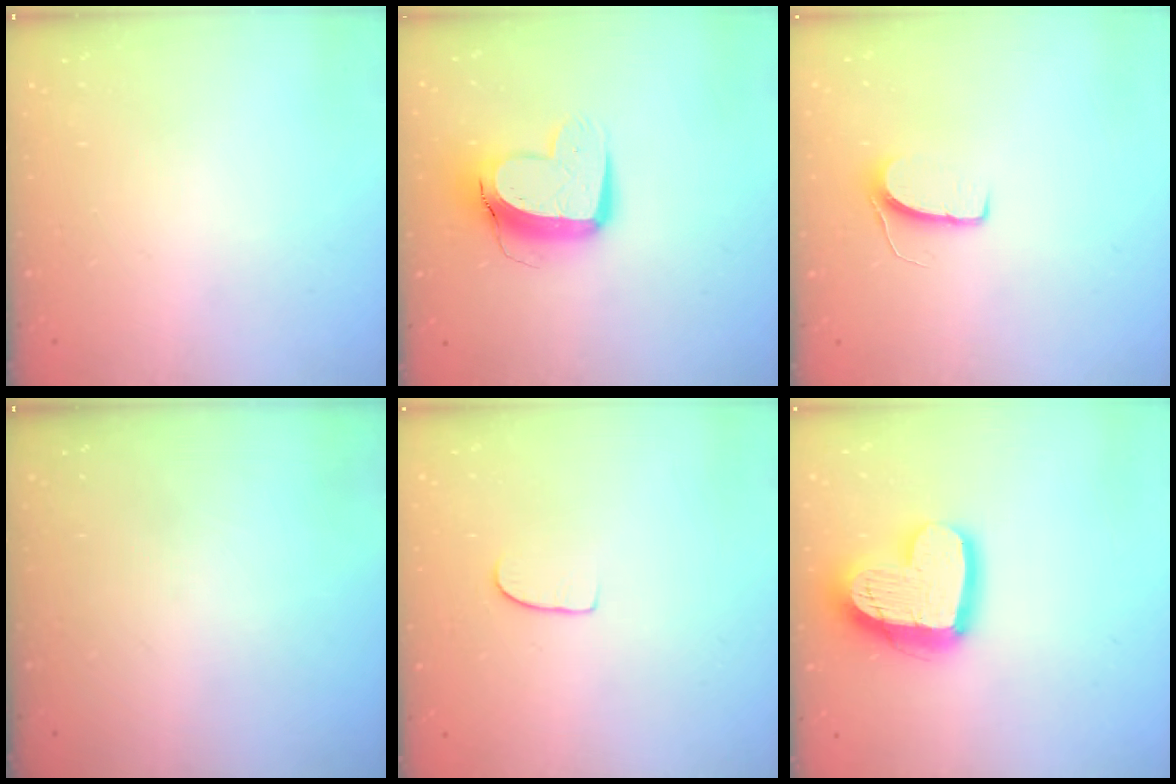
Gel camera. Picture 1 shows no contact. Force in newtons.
{"total": 11.3, "press": 11.2, "slide": 1.1}
{"total": 6.4, "press": 6.4, "slide": 0.6}
{"total": 0.0}
{"total": 5.3, "press": 5.3, "slide": 0.5}
{"total": 17.4, "press": 17.3, "slide": 1.5}